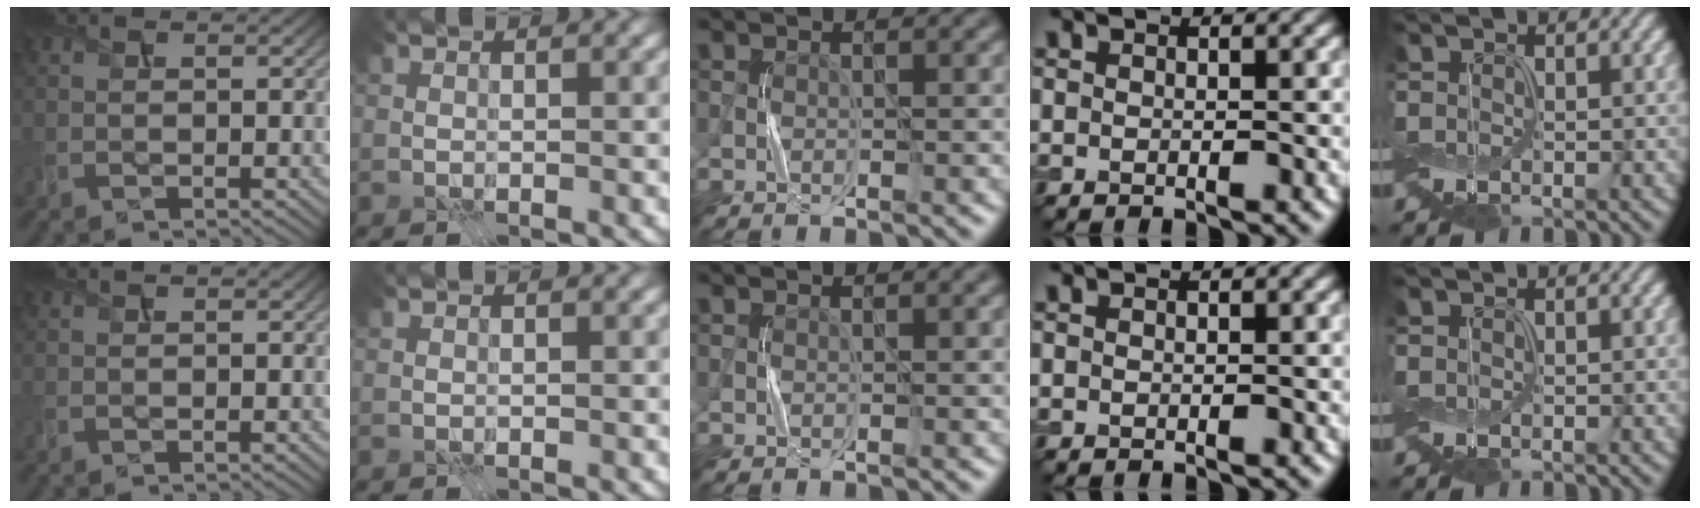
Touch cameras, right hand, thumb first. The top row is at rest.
{}